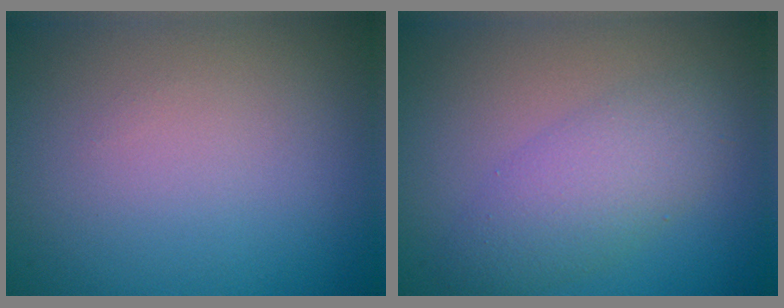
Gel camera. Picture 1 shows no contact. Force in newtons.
{"total": 3.8, "press": 3.8, "slide": 0.0}